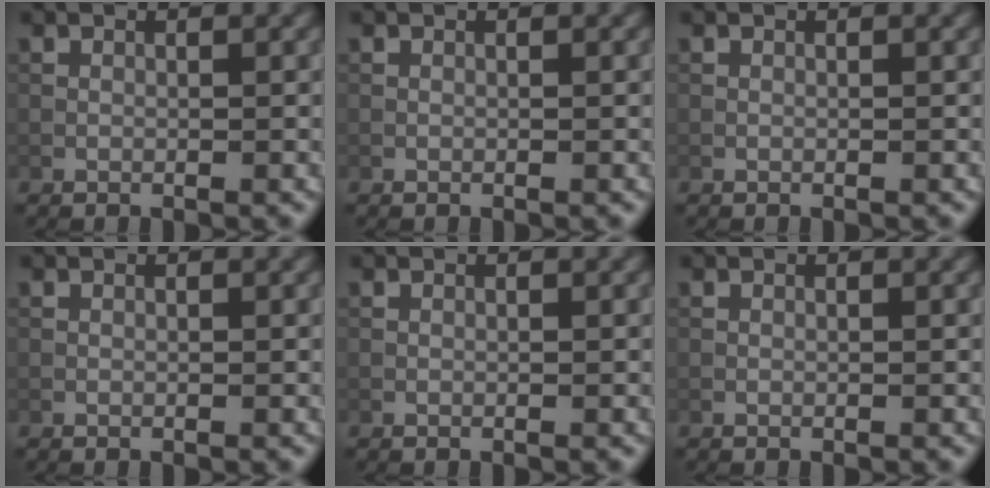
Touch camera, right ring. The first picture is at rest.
{"total": 0.0}
{"total": 0.0}
{"total": 0.0}
{"total": 0.0}
{"total": 0.0}